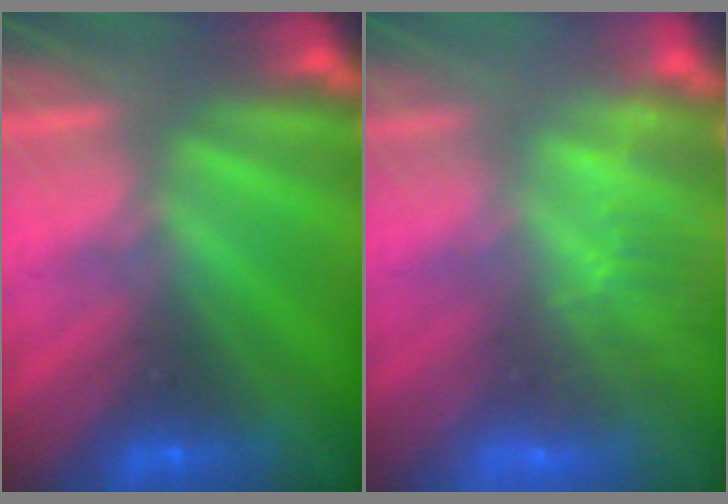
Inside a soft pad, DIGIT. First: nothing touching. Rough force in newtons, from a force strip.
{"total": 3.6}